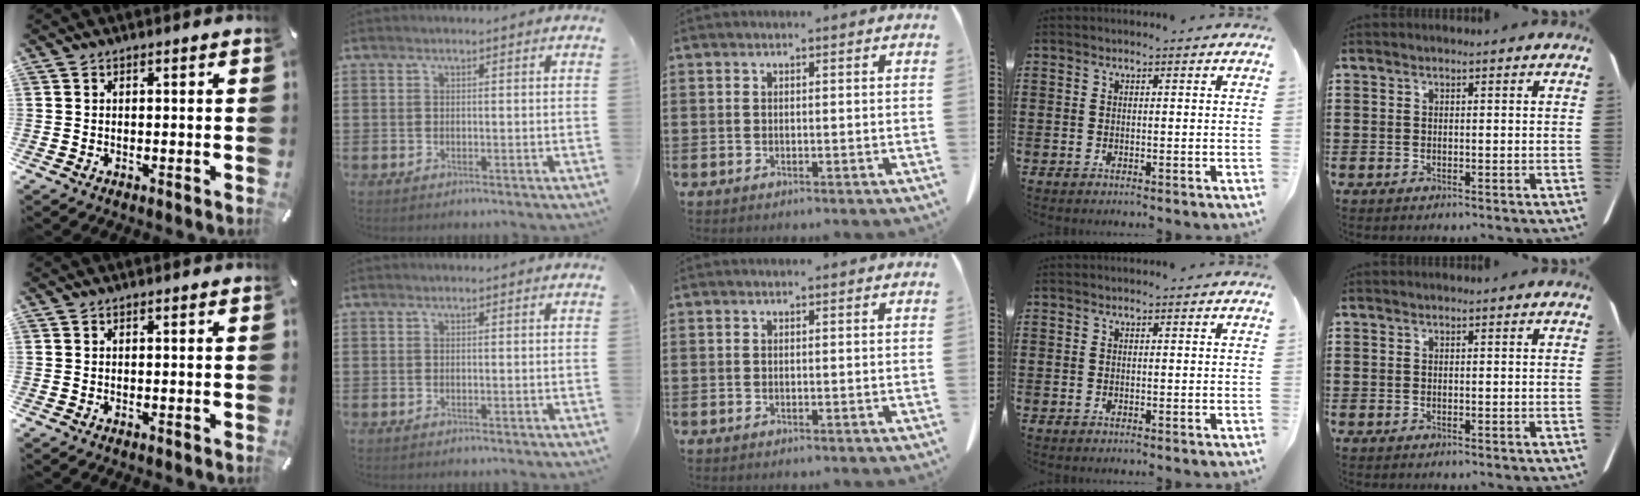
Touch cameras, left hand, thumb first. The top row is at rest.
{}